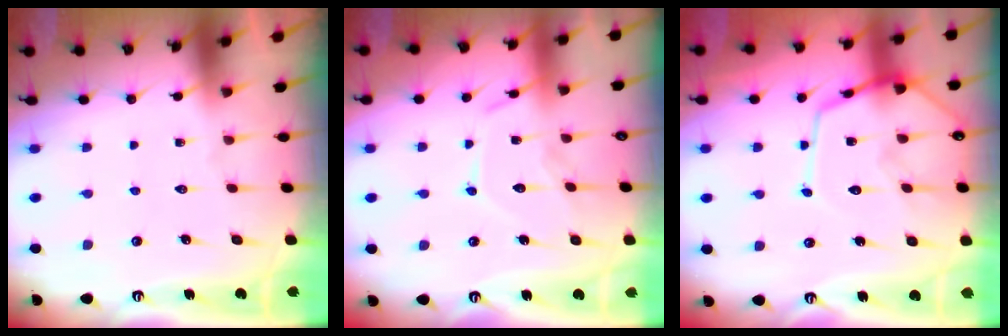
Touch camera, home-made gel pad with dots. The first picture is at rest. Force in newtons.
{"total": 11.5, "press": 11.5, "slide": 0.9}
{"total": 13.8, "press": 13.7, "slide": 1.2}